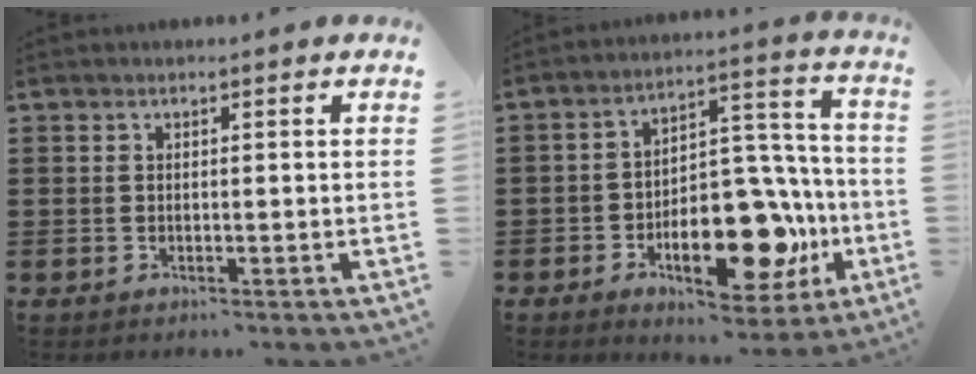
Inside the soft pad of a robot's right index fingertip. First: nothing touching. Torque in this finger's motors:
{"motor_torque": [2.14, 0.00, 0.50, 0.21]}